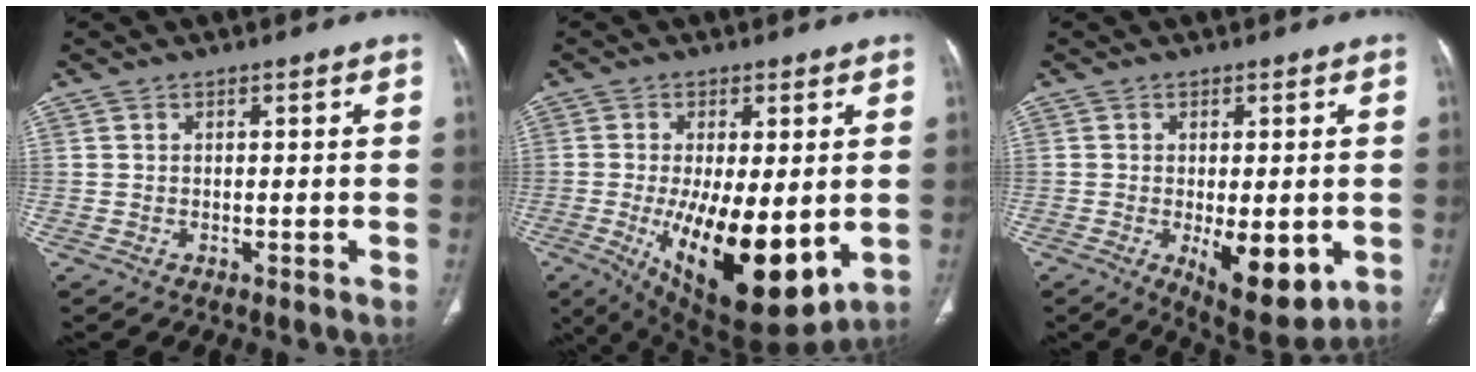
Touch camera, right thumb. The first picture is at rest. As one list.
[{"total": 19.0, "force": [-3.4, 7.6, 17.1], "torque": [-0.269, -0.032, -0.026]}, {"total": 11.1, "force": [-2.7, 4.8, 9.7], "torque": [-0.124, -0.017, -0.027]}]